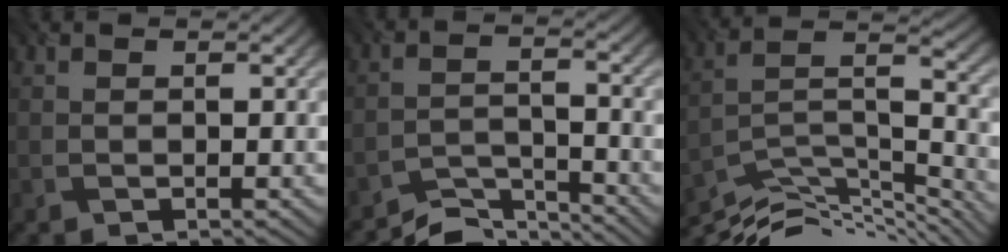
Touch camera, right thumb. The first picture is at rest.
{"total": 5.6, "force": [-5.3, 0.9, 1.5], "torque": [-0.031, -0.003, -0.099]}
{"total": 12.4, "force": [-9.5, 3.3, 7.3], "torque": [-0.140, -0.001, -0.164]}